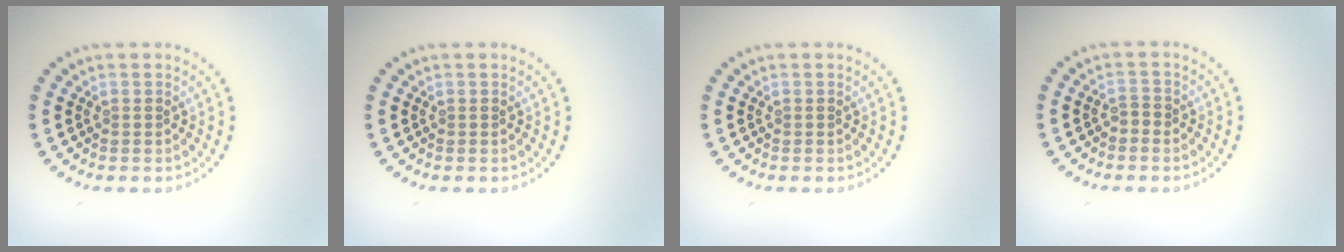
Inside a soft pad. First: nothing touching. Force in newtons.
{"total": 0.0}
{"total": 0.0}
{"total": 0.9, "press": 0.8, "slide": 0.5}